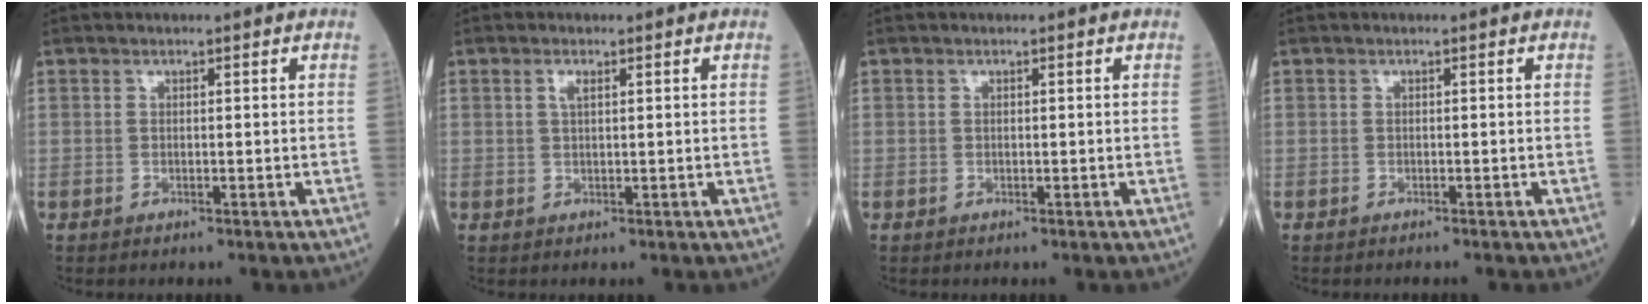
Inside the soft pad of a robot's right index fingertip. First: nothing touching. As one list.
[{"total": 1.4, "force": [0.6, 0.4, 1.2], "torque": [-0.026, 0.003, 0.012]}, {"total": 0.0}, {"total": 0.8, "force": [-0.8, -0.1, 0.2], "torque": [0.000, -0.001, -0.012]}]